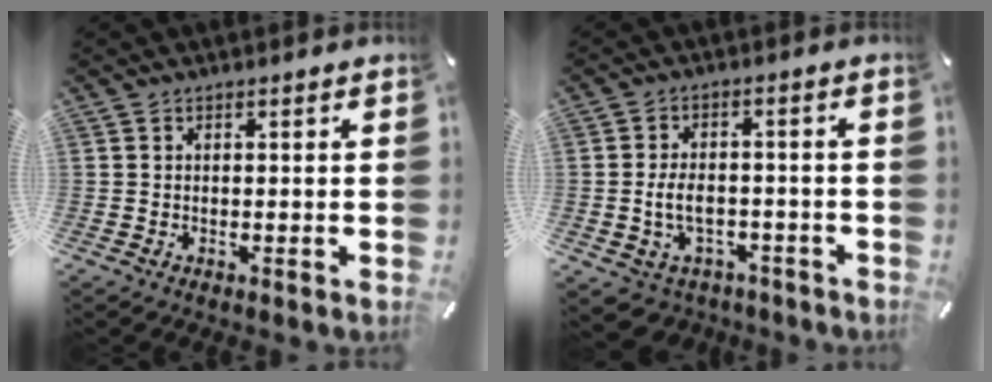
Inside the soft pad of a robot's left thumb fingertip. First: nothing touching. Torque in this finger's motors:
{"motor_torque": [0.29, 1.79, 0.35, 0.15, 0.18]}